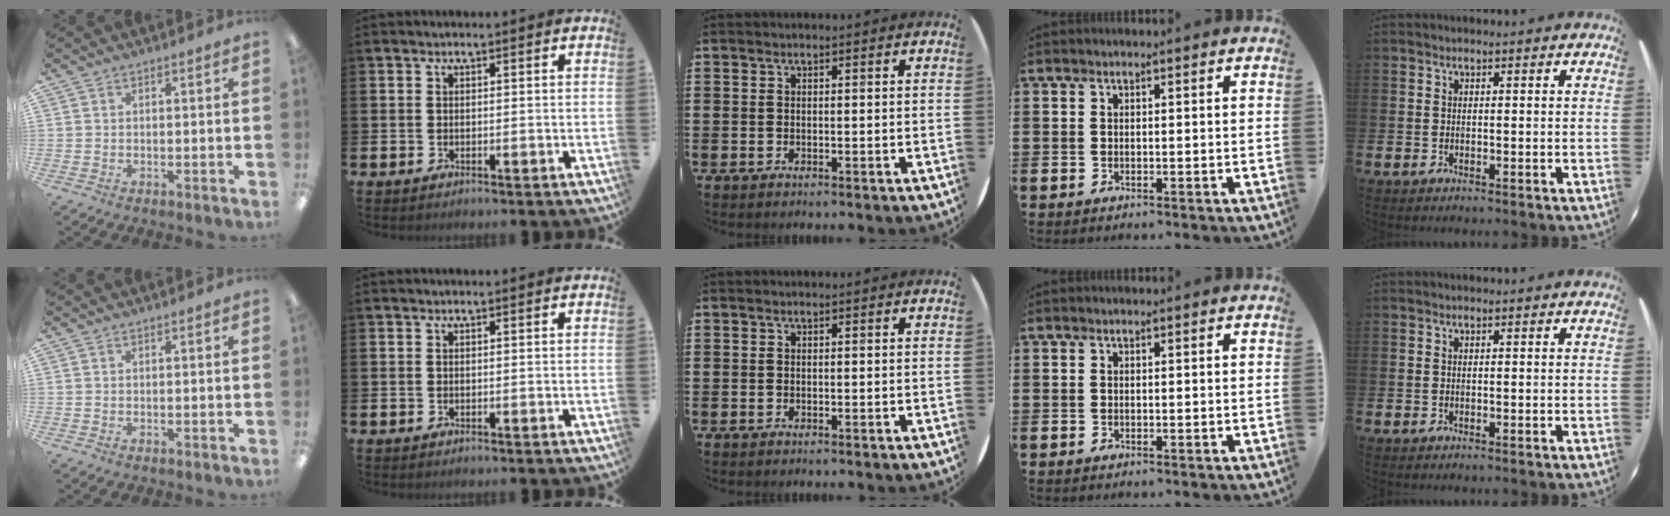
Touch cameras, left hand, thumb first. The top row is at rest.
{}